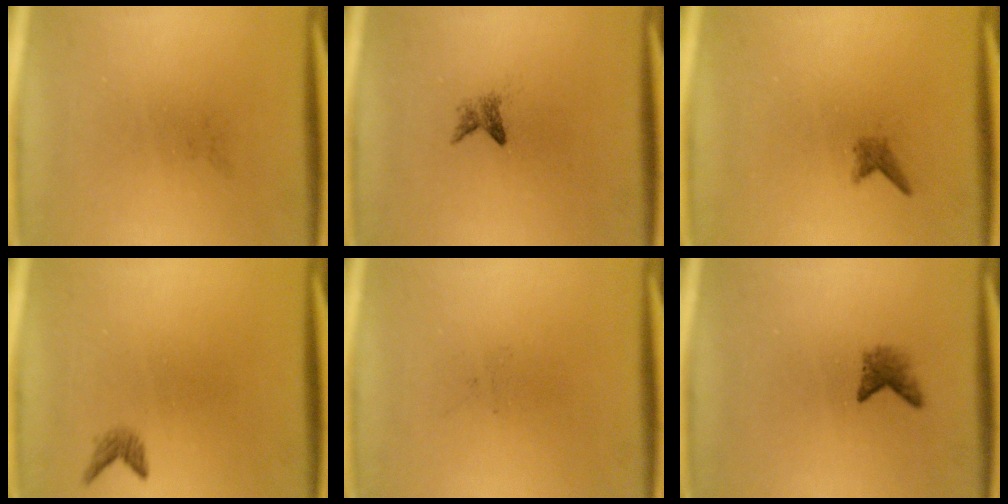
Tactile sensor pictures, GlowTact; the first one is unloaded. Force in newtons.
{"total": 1.4}
{"total": 1.0}
{"total": 1.1}
{"total": 0.0}
{"total": 1.8}